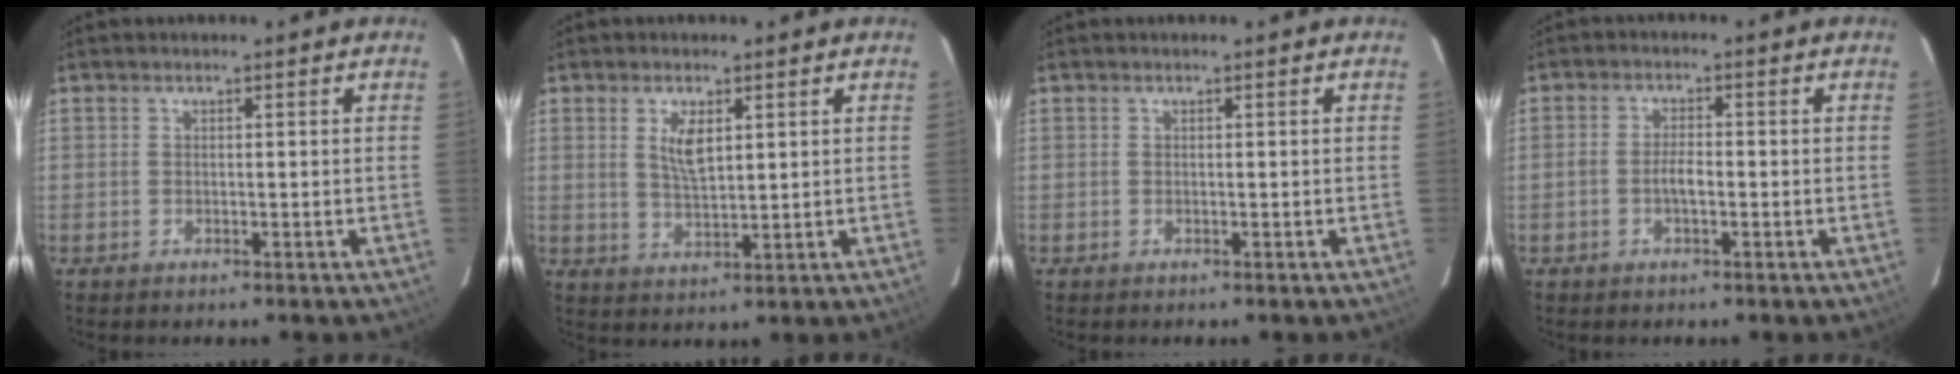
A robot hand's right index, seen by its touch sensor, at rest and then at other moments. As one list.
[{"total": 5.0, "force": [1.8, 2.1, 4.2], "torque": [-0.075, -0.001, 0.037]}, {"total": 0.0}, {"total": 2.8, "force": [-0.9, 1.1, 2.4], "torque": [-0.050, 0.004, -0.018]}]